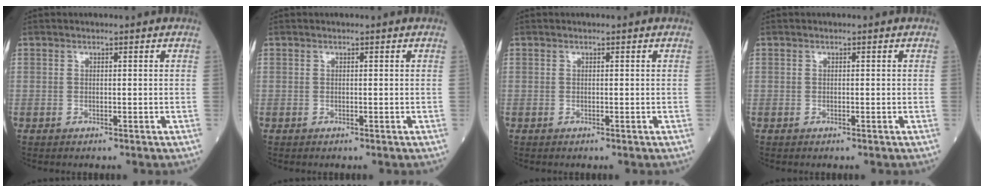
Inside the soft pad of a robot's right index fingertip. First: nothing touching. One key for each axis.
{"total": 0.0}
{"total": 0.0}
{"total": 0.0}